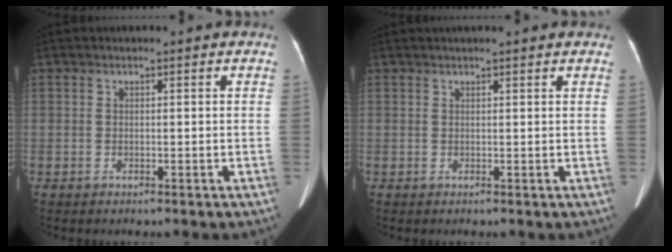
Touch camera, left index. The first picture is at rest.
{"total": 4.8, "force": [4.2, 0.3, 2.4], "torque": [-0.031, 0.029, 0.046]}